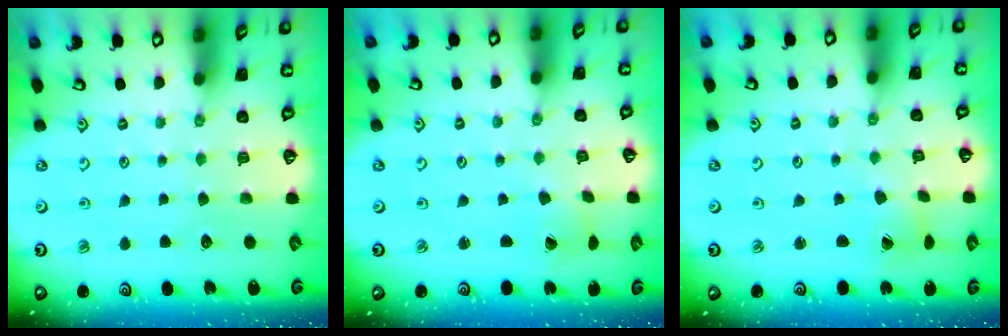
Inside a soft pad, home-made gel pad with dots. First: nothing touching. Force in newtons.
{"total": 1.1, "press": 1.0, "slide": 0.1}
{"total": 2.2, "press": 2.2, "slide": 0.3}